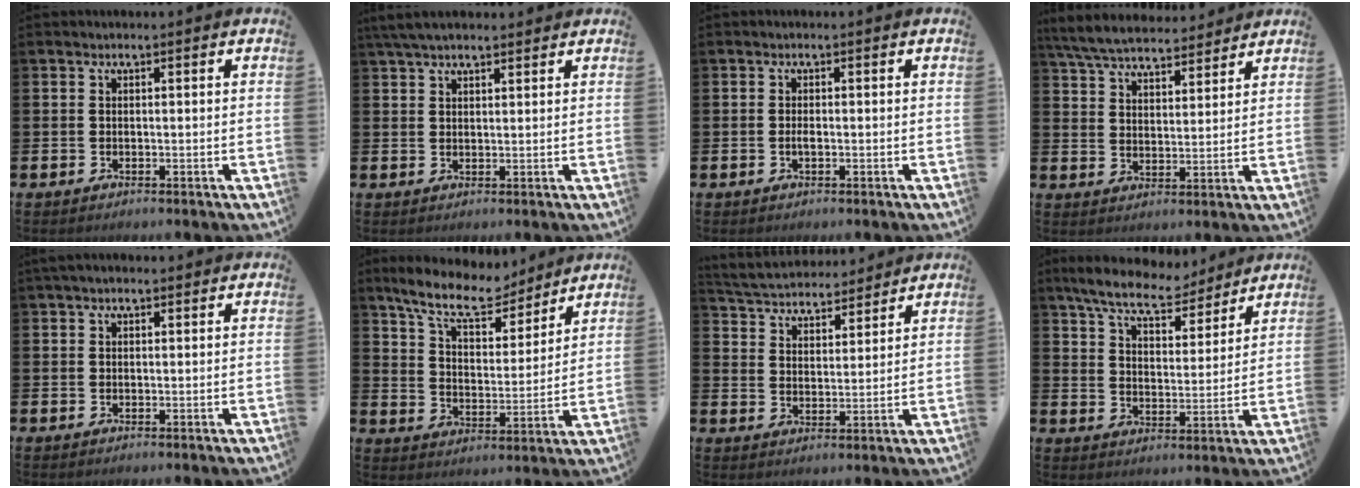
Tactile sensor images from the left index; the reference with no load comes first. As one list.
[{"total": 4.0, "force": [3.5, 1.1, 1.7], "torque": [-0.036, -0.005, 0.063]}, {"total": 0.9, "force": [-0.3, 0.3, 0.8], "torque": [-0.011, -0.002, -0.007]}, {"total": 6.6, "force": [6.3, 1.4, 1.5], "torque": [-0.054, -0.031, 0.114]}, {"total": 1.4, "force": [1.1, 0.5, 0.7], "torque": [-0.002, 0.000, 0.017]}, {"total": 10.1, "force": [9.0, 2.9, 3.8], "torque": [-0.097, -0.053, 0.158]}, {"total": 4.7, "force": [4.6, 1.2, -0.1], "torque": [-0.025, -0.035, 0.078]}, {"total": 8.4, "force": [7.8, 1.7, 2.8], "torque": [-0.079, -0.043, 0.138]}]